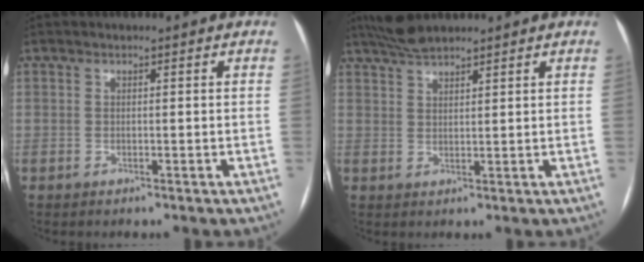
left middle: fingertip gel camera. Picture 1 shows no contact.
{"total": 4.7, "force": [4.2, 0.7, 1.8], "torque": [-0.043, 0.020, 0.084]}